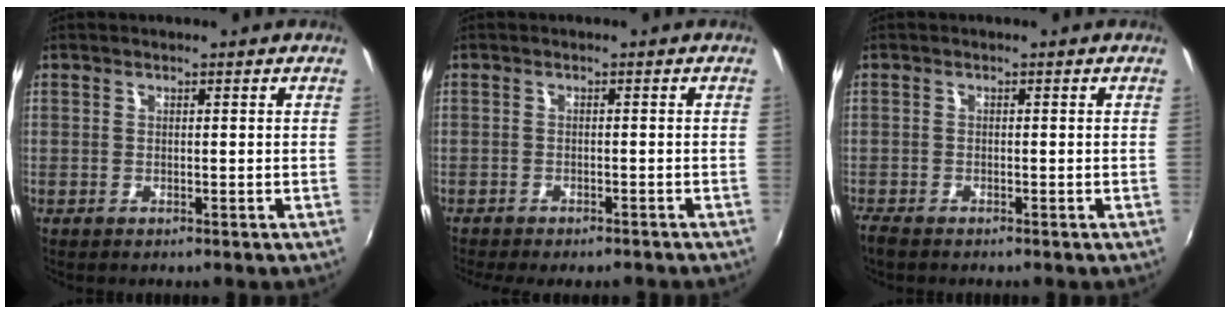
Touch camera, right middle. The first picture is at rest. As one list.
[{"total": 6.1, "force": [-5.2, 1.4, 2.8], "torque": [-0.066, -0.022, -0.074]}, {"total": 2.1, "force": [-1.9, 0.4, 0.9], "torque": [-0.024, -0.009, -0.039]}]